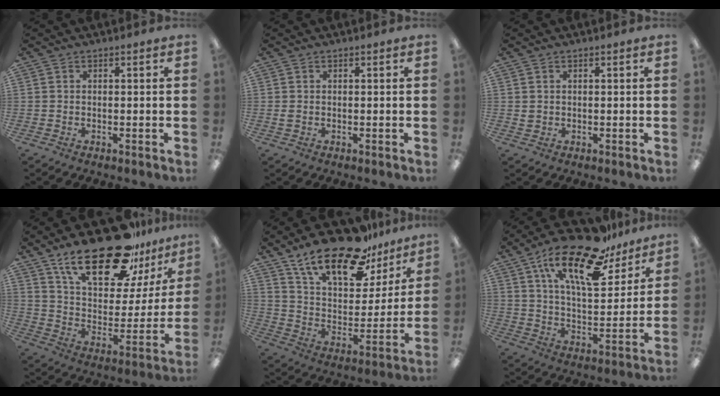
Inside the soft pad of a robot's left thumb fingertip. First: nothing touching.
{"total": 1.0, "force": [0.2, 0.6, 0.7], "torque": [-0.015, 0.002, 0.003]}
{"total": 1.1, "force": [0.5, 0.9, 0.4], "torque": [-0.009, 0.003, 0.010]}
{"total": 26.6, "force": [18.5, 10.6, 15.9], "torque": [-0.250, -0.111, 0.314]}
{"total": 22.1, "force": [16.0, 8.7, 12.5], "torque": [-0.209, -0.102, 0.278]}
{"total": 22.5, "force": [14.6, 9.0, 14.5], "torque": [-0.245, -0.080, 0.249]}